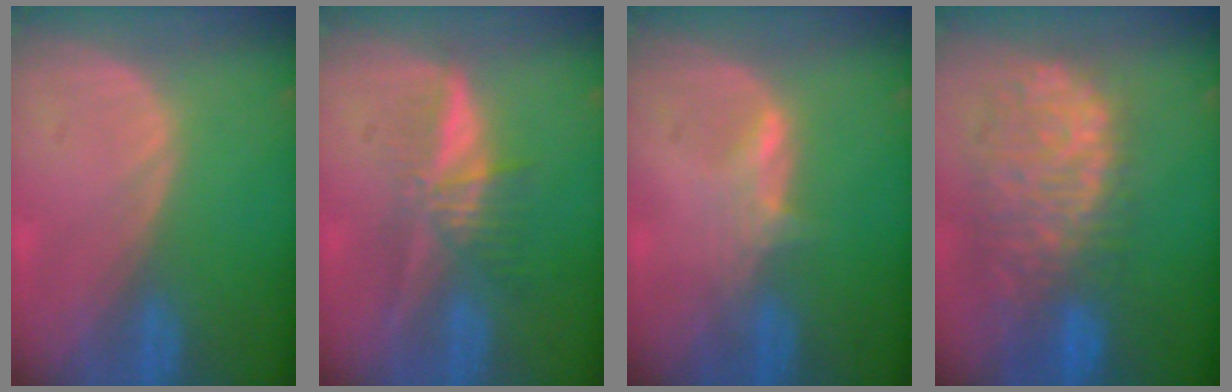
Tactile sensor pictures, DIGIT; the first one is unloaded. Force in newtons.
{"total": 5.8, "press": 5.5, "slide": 2.0}
{"total": 2.6, "press": 2.5, "slide": 0.3}
{"total": 12.0, "press": 9.9, "slide": 6.8}